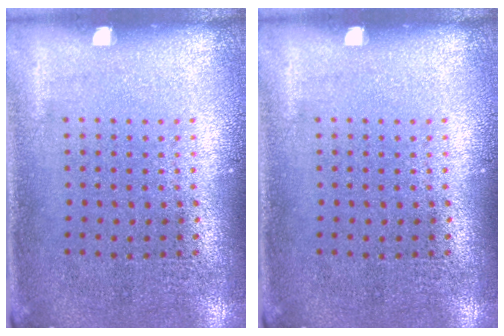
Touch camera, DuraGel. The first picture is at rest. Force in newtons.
{"total": 0.0}